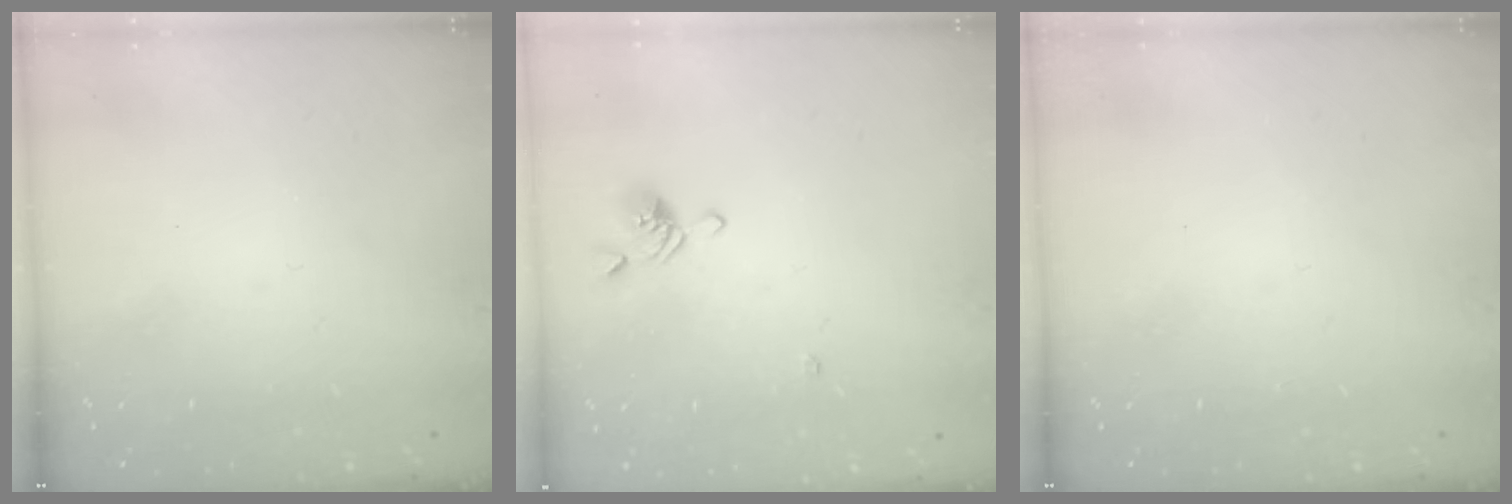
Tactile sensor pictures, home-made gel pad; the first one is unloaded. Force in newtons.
{"total": 1.9, "press": 1.8, "slide": 0.4}
{"total": 0.0}